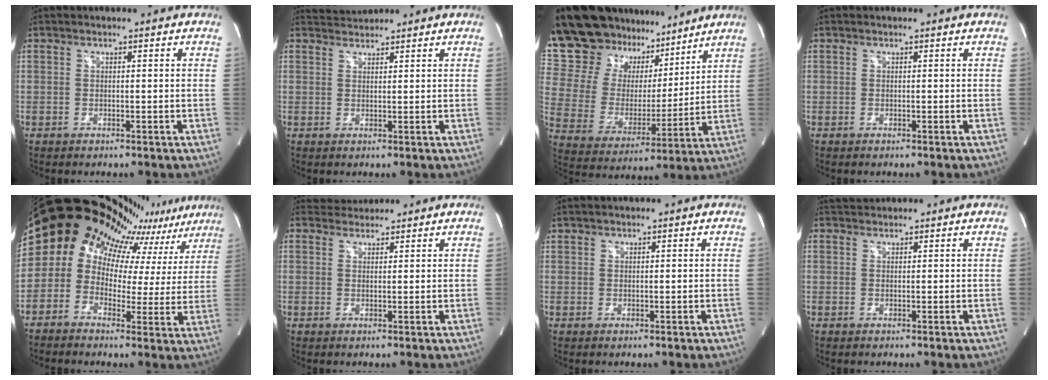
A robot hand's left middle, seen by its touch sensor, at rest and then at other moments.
{"total": 2.4, "force": [2.3, -0.1, -0.4], "torque": [-0.003, 0.012, 0.050]}
{"total": 22.8, "force": [19.0, 8.8, 9.1], "torque": [-0.174, 0.038, 0.325]}
{"total": 0.0}
{"total": 16.6, "force": [14.4, 6.6, 4.9], "torque": [-0.085, 0.003, 0.155]}
{"total": 2.4, "force": [2.3, 0.5, -0.4], "torque": [0.000, 0.017, 0.043]}
{"total": 1.7, "force": [1.5, 0.3, 0.6], "torque": [-0.011, 0.015, 0.032]}
{"total": 2.0, "force": [1.9, 0.4, 0.2], "torque": [-0.009, 0.019, 0.037]}